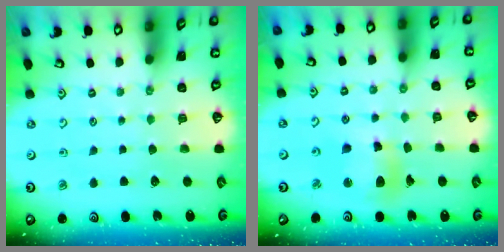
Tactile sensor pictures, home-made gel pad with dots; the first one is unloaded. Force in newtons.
{"total": 11.6, "press": 11.5, "slide": 1.9}